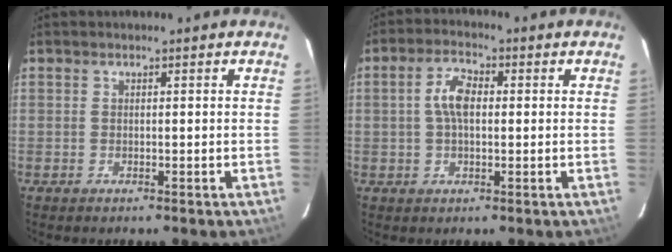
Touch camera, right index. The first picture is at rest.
{"total": 5.0, "force": [0.2, 2.6, 4.2], "torque": [-0.084, 0.014, 0.004]}